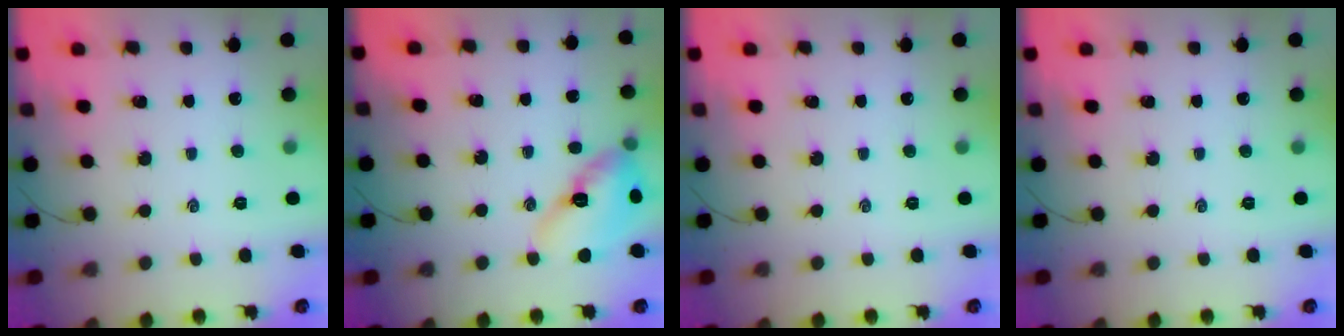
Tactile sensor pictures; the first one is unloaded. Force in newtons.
{"total": 14.6, "press": 14.4, "slide": 2.5}
{"total": 0.0}
{"total": 0.0}